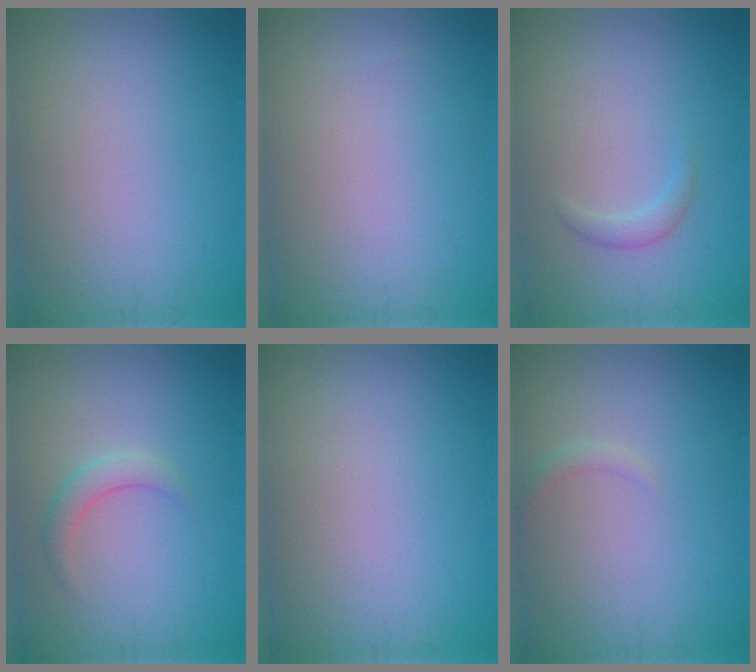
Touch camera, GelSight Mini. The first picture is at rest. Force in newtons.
{"total": 0.0}
{"total": 1.2, "press": 1.2, "slide": 0.1}
{"total": 1.7, "press": 1.7, "slide": 0.0}
{"total": 0.0}
{"total": 0.8, "press": 0.8, "slide": 0.0}